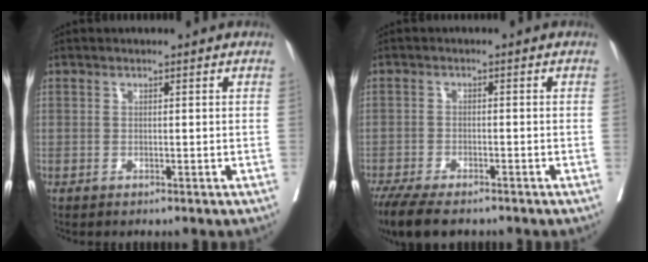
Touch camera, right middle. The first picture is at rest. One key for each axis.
{"total": 9.4, "fx": -7.3, "fy": 2.8, "fz": 5.1, "tx": -0.082, "ty": -0.015, "tz": -0.117}